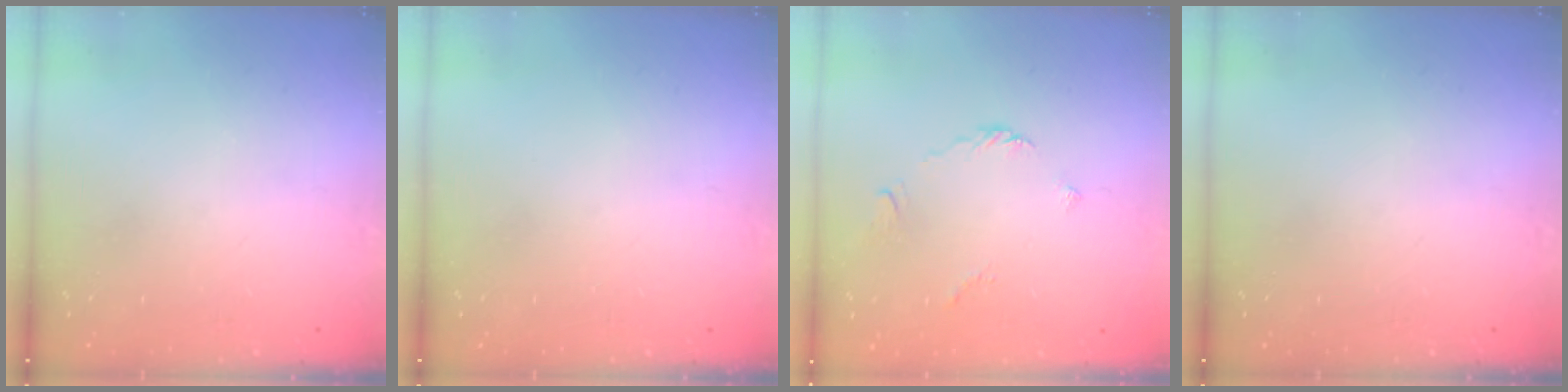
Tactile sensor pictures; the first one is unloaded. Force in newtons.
{"total": 0.0}
{"total": 2.7, "press": 2.7, "slide": 0.5}
{"total": 0.0}